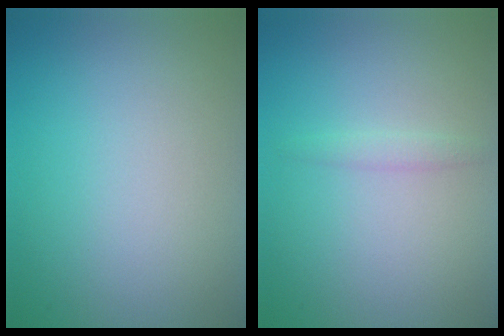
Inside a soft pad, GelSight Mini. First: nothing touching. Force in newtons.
{"total": 0.9, "press": 0.9, "slide": 0.1}